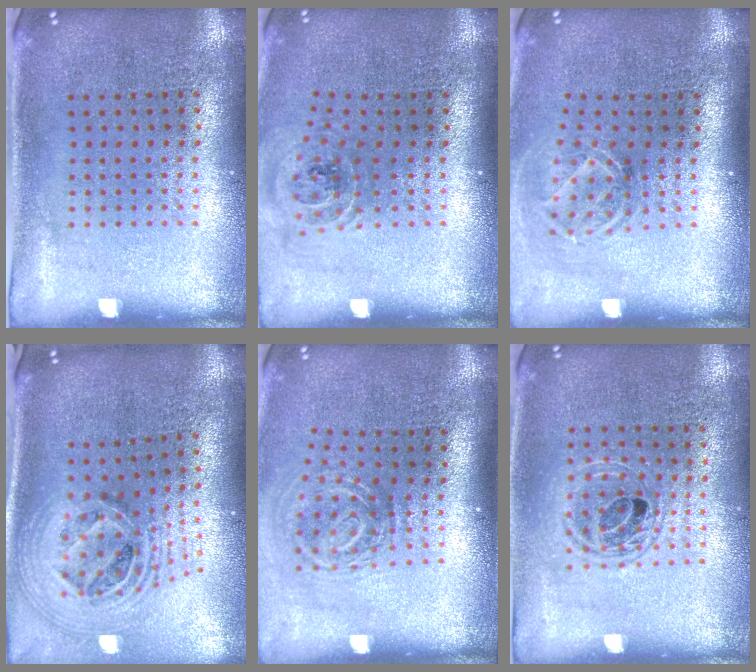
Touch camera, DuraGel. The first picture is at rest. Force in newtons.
{"total": 1.1, "press": 1.0, "slide": 0.2}
{"total": 1.8, "press": 1.3, "slide": 1.3}
{"total": 2.8, "press": 1.8, "slide": 2.1}
{"total": 1.9, "press": 1.2, "slide": 1.4}
{"total": 1.4, "press": 1.2, "slide": 0.6}